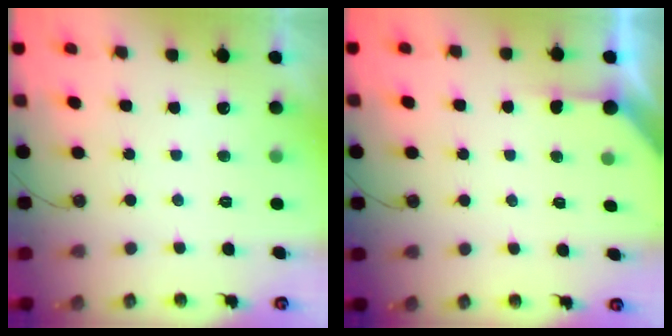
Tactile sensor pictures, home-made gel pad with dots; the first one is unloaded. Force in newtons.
{"total": 2.4, "press": 2.4, "slide": 0.3}